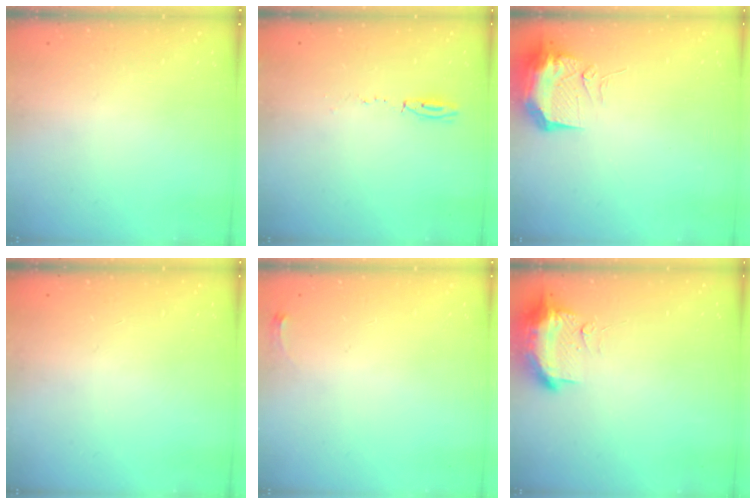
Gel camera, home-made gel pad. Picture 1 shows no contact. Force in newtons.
{"total": 3.9, "press": 3.8, "slide": 0.9}
{"total": 16.8, "press": 12.6, "slide": 11.1}
{"total": 0.0}
{"total": 2.8, "press": 2.8, "slide": 0.4}
{"total": 19.1, "press": 13.0, "slide": 14.0}